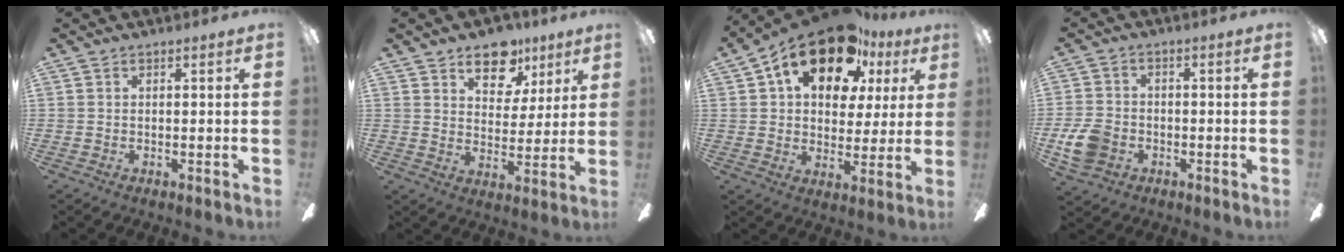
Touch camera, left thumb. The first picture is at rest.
{"total": 11.2, "force": [7.6, 6.6, 4.9], "torque": [-0.059, -0.040, 0.135]}
{"total": 18.6, "force": [11.5, 9.5, 11.1], "torque": [-0.188, -0.050, 0.199]}
{"total": 8.4, "force": [-2.9, 6.5, 4.4], "torque": [-0.101, 0.016, -0.054]}